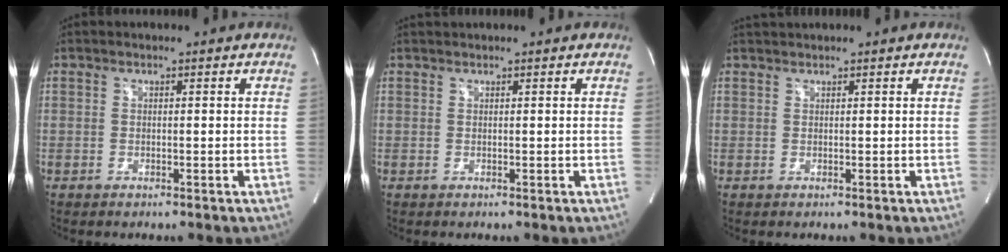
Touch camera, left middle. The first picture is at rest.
{"total": 1.0, "force": [1.0, -0.2, 0.1], "torque": [-0.006, 0.018, 0.024]}
{"total": 1.5, "force": [1.4, -0.4, 0.2], "torque": [-0.005, 0.016, 0.034]}